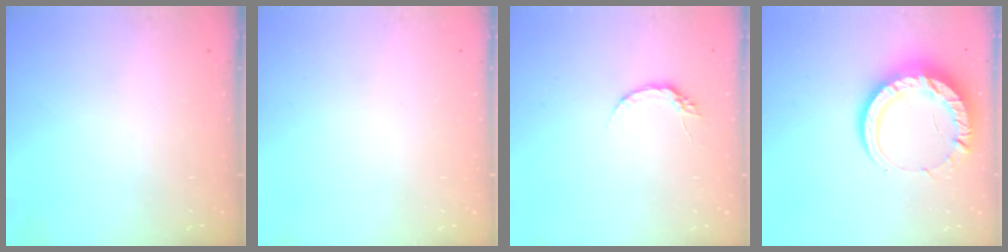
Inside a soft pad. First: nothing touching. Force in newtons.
{"total": 0.0}
{"total": 4.9, "press": 4.8, "slide": 0.7}
{"total": 14.4, "press": 14.4, "slide": 1.3}